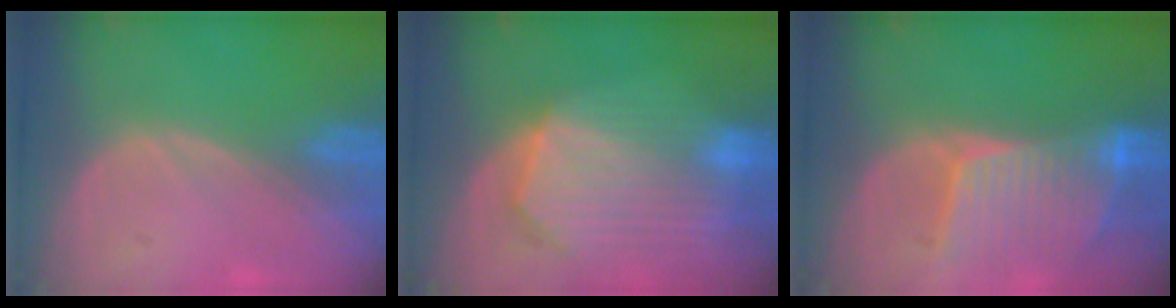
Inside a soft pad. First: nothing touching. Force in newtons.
{"total": 10.3, "press": 8.9, "slide": 5.1}
{"total": 8.5, "press": 7.8, "slide": 3.5}